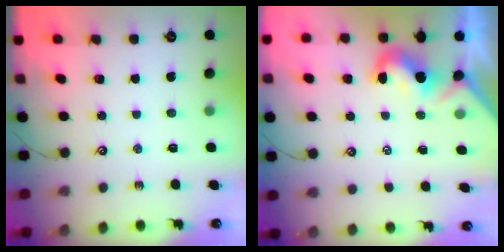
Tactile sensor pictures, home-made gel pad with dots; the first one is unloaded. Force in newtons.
{"total": 2.1, "press": 2.0, "slide": 0.6}